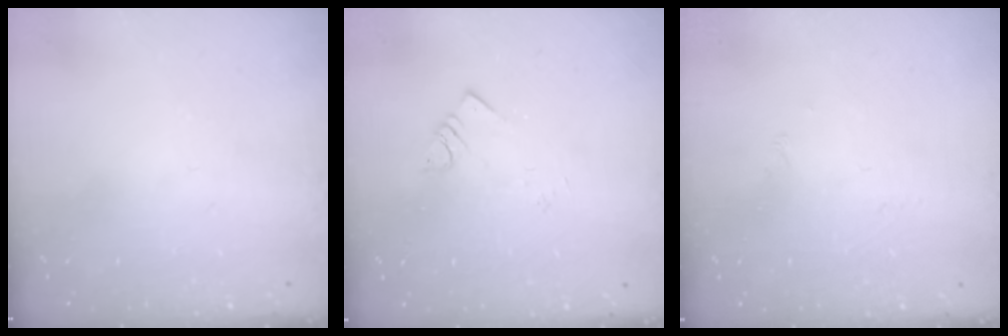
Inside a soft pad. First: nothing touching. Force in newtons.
{"total": 1.9, "press": 1.9, "slide": 0.1}
{"total": 1.7, "press": 1.6, "slide": 0.4}